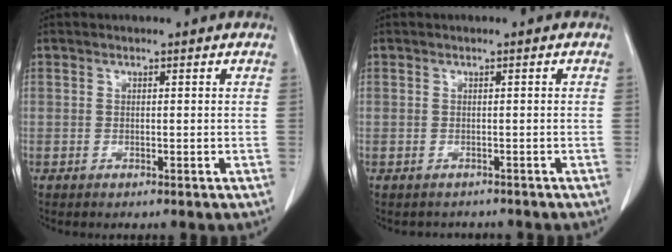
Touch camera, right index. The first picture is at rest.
{"total": 2.2, "force": [-1.8, 1.2, -0.2], "torque": [-0.002, 0.002, -0.029]}